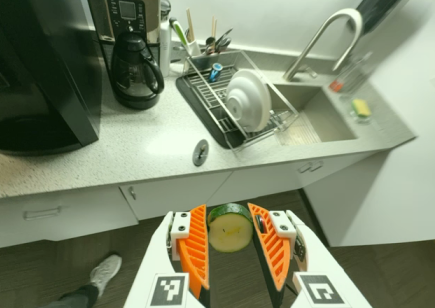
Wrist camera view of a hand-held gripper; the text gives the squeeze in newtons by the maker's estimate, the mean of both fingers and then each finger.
{"total": 9.6, "left": 9.8, "right": 9.3}